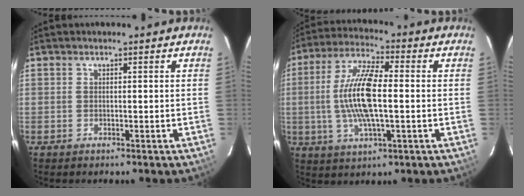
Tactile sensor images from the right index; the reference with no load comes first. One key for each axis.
{"total": 13.3, "fx": -0.5, "fy": 3.7, "fz": 12.7, "tx": -0.260, "ty": 0.005, "tz": -0.013}